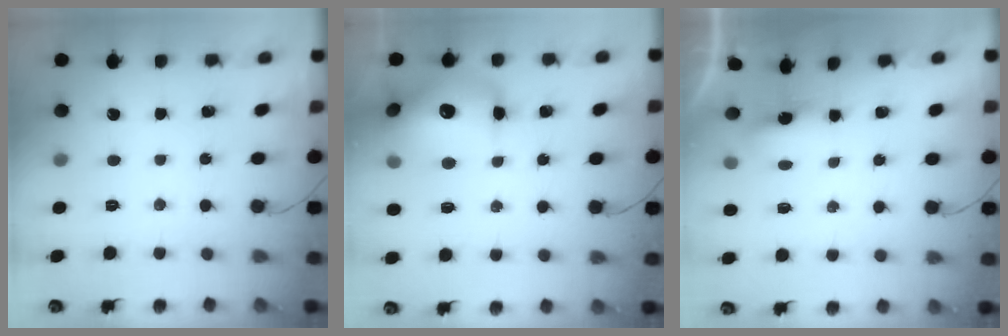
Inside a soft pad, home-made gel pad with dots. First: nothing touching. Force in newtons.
{"total": 19.2, "press": 18.9, "slide": 3.1}
{"total": 3.7, "press": 3.7, "slide": 0.6}